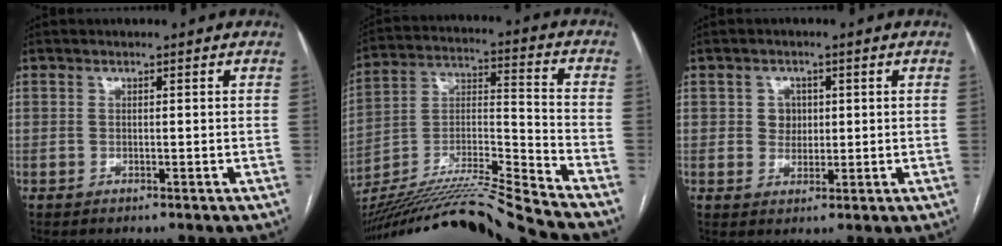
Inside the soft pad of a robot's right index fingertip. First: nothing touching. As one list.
[{"total": 22.0, "force": [-20.3, -3.1, 7.8], "torque": [-0.164, -0.007, -0.349]}, {"total": 3.0, "force": [0.6, 2.7, 1.1], "torque": [-0.011, 0.005, 0.010]}]